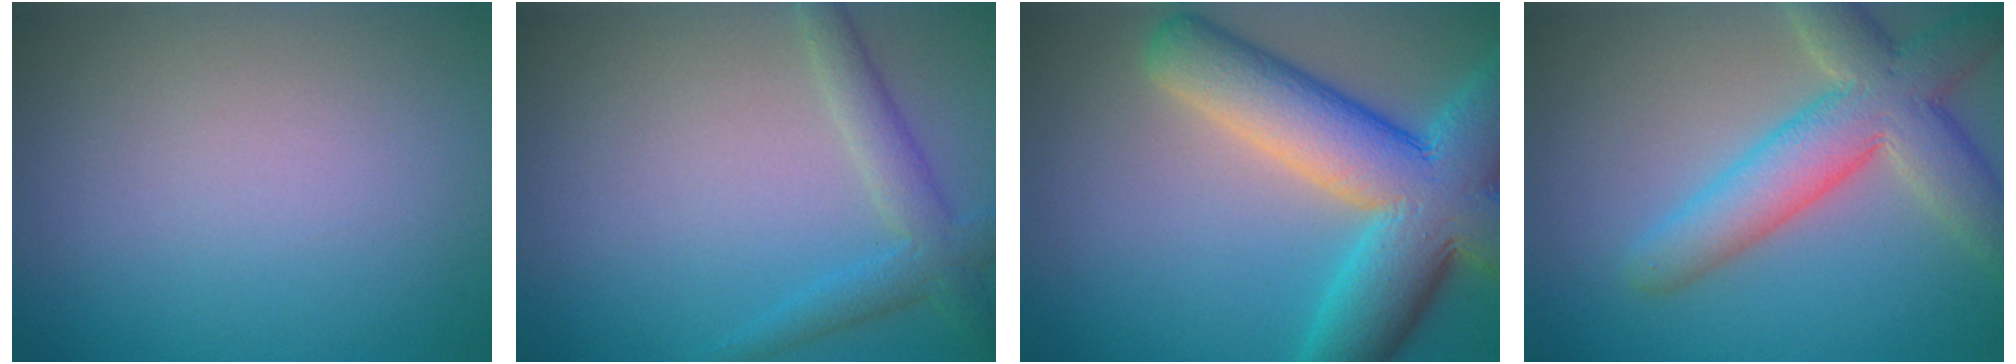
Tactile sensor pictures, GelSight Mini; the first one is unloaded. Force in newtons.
{"total": 3.0, "press": 3.0, "slide": 0.0}
{"total": 11.9, "press": 11.9, "slide": 0.8}
{"total": 7.2, "press": 7.2, "slide": 0.7}